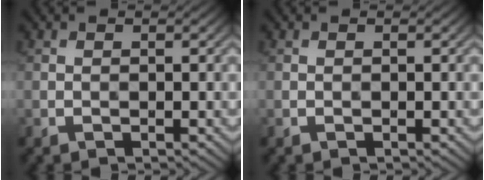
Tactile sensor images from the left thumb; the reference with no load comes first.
{"total": 0.0}